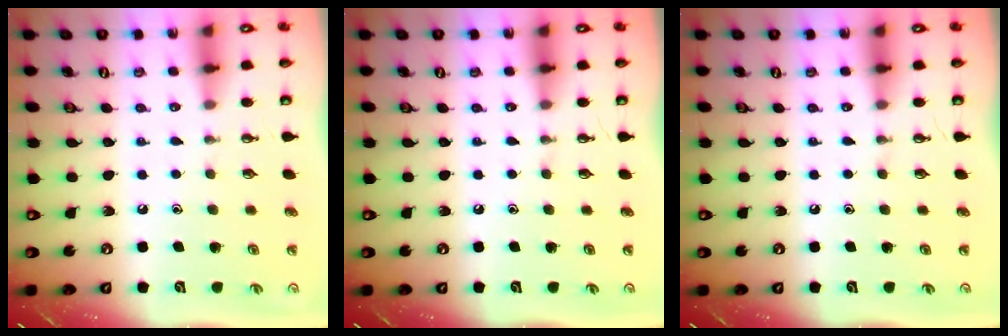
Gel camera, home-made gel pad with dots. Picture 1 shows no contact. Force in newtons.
{"total": 0.0}
{"total": 0.0}